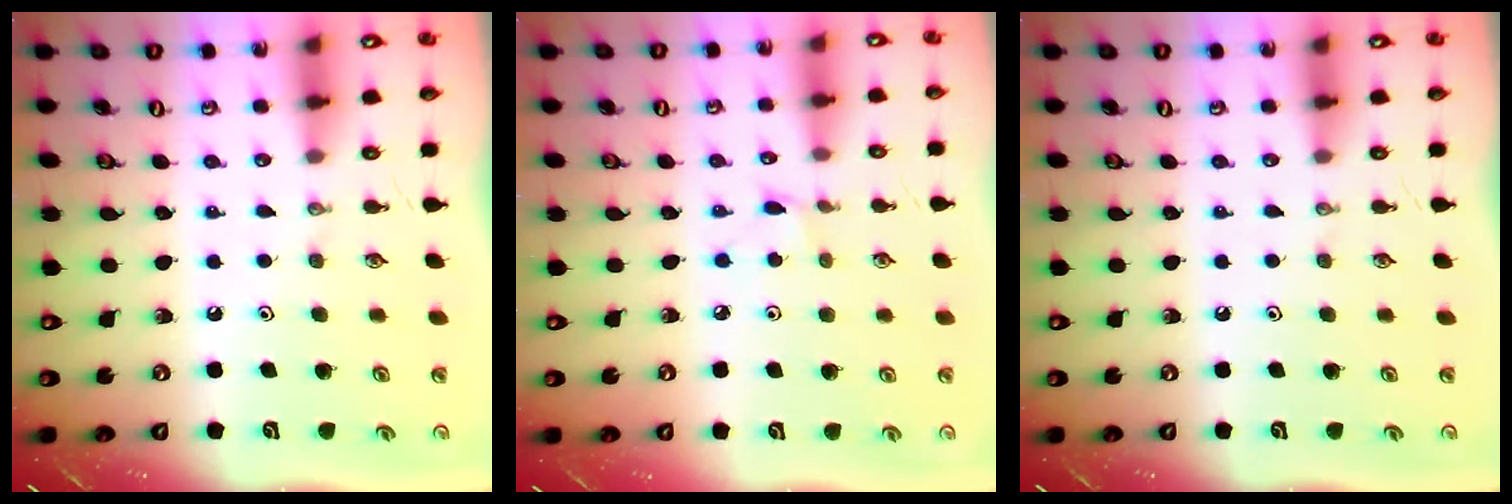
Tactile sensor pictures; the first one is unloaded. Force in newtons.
{"total": 2.4, "press": 2.4, "slide": 0.3}
{"total": 0.0}